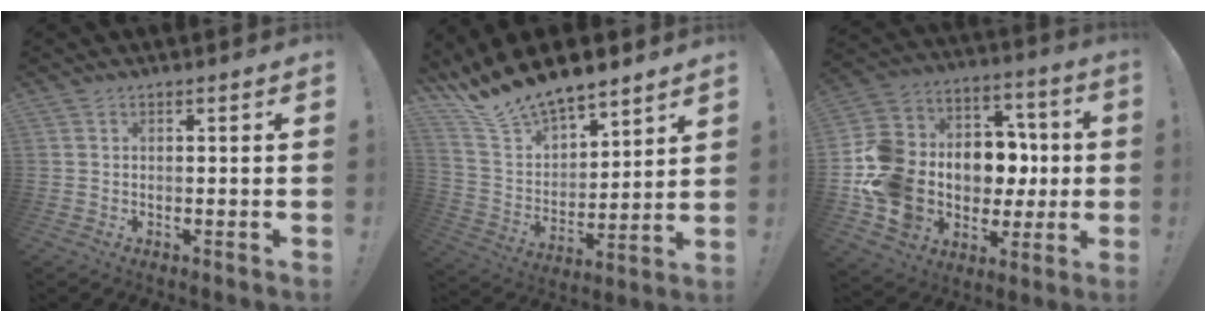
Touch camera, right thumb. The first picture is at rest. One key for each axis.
{"total": 14.6, "fx": 13.0, "fy": 4.8, "fz": 4.6, "tx": -0.104, "ty": -0.105, "tz": 0.241}
{"total": 19.5, "fx": -2.3, "fy": 16.4, "fz": 10.2, "tx": -0.187, "ty": 0.018, "tz": -0.003}